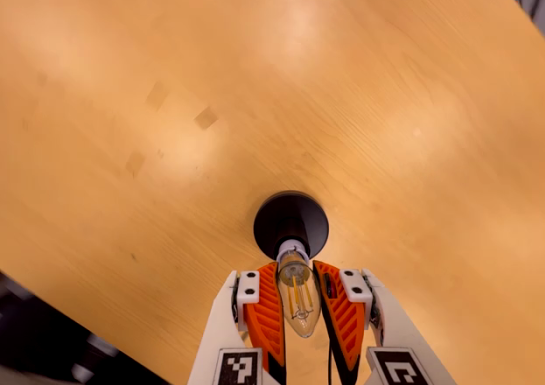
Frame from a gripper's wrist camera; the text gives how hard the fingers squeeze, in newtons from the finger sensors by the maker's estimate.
{"total": 19.5, "left": 18.9, "right": 20.0}